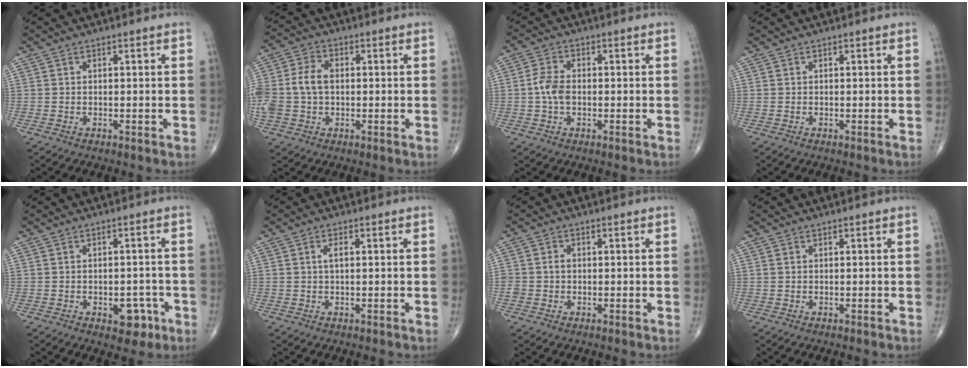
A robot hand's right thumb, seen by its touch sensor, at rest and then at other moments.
{"total": 9.6, "force": [-0.2, 6.7, 6.9], "torque": [-0.156, 0.026, -0.004]}
{"total": 4.4, "force": [-0.5, 2.7, 3.4], "torque": [-0.075, 0.009, -0.017]}
{"total": 0.0}
{"total": 5.1, "force": [-2.3, 3.1, 3.4], "torque": [-0.018, 0.014, -0.024]}
{"total": 1.6, "force": [0.3, 0.6, 1.4], "torque": [-0.027, 0.001, 0.004]}
{"total": 1.8, "force": [-0.2, 1.6, 0.9], "torque": [-0.007, 0.004, -0.004]}
{"total": 0.0}